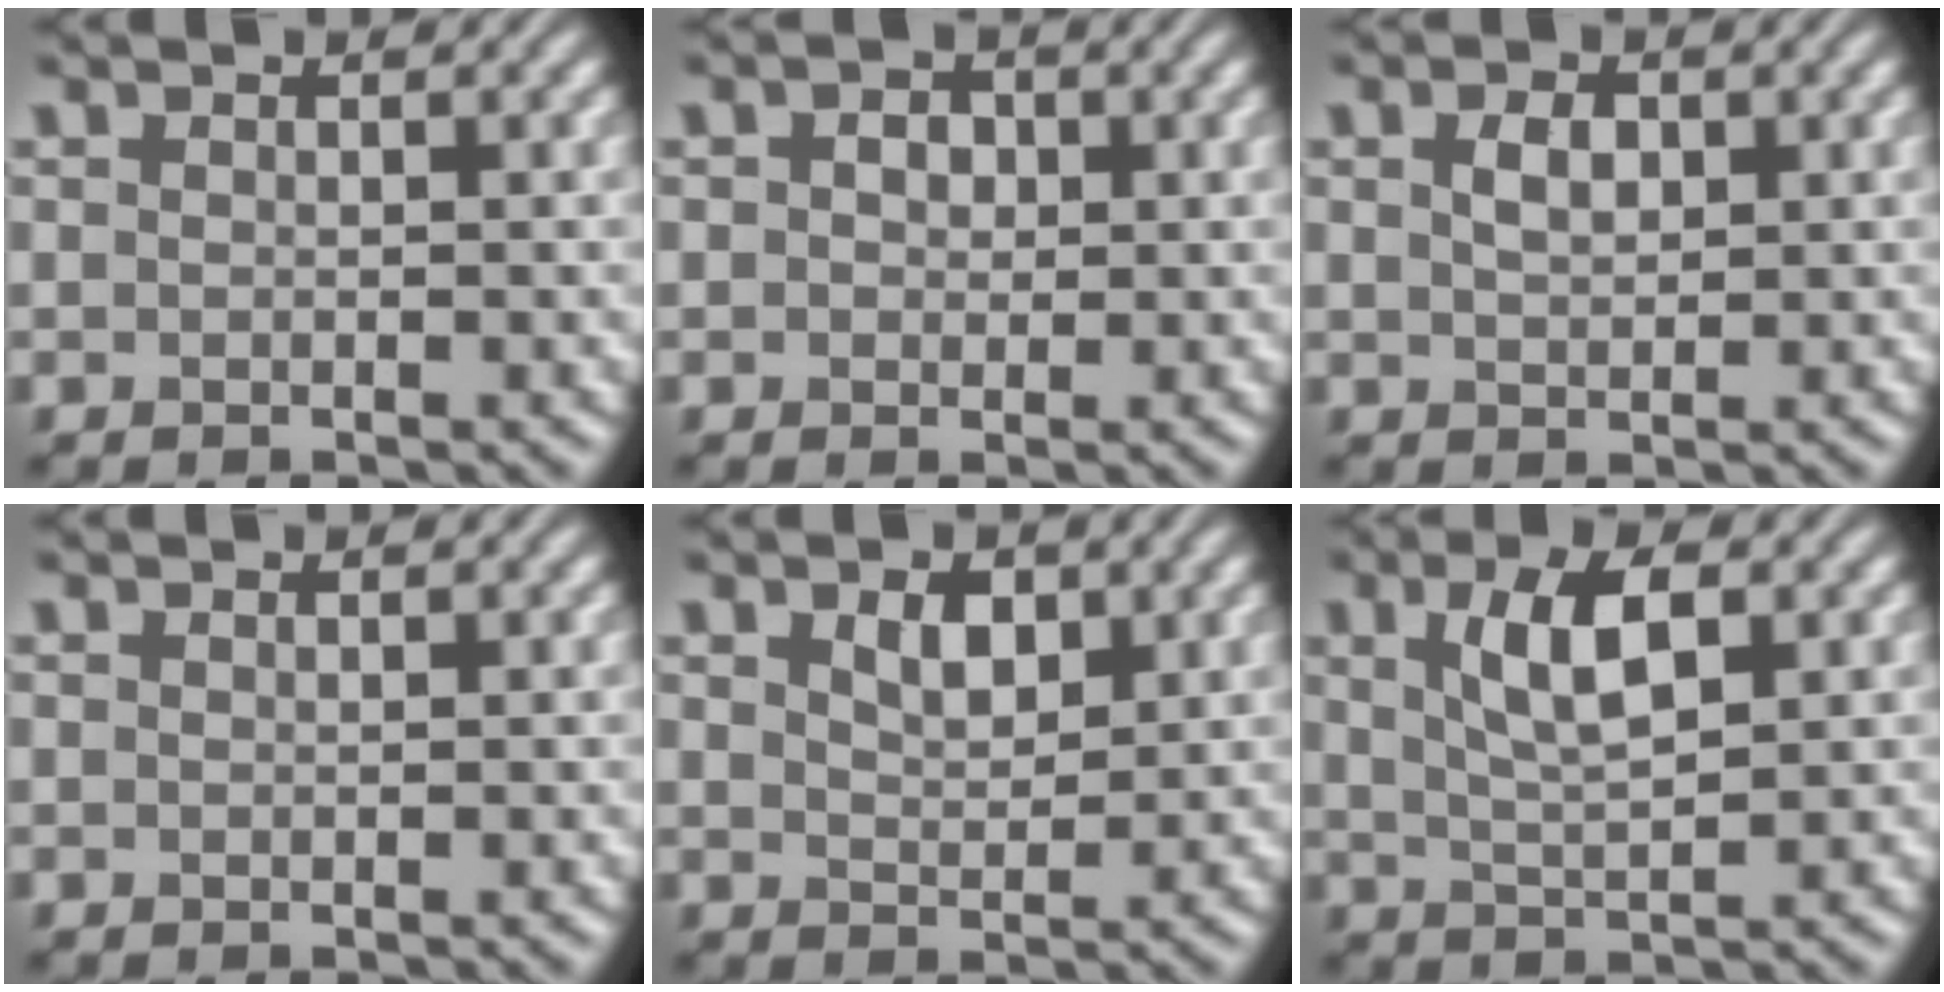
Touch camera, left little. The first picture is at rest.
{"total": 2.0, "force": [0.5, 1.5, 1.2], "torque": [-0.014, 0.007, -0.003]}
{"total": 2.0, "force": [0.6, 1.2, 1.5], "torque": [-0.030, 0.002, 0.012]}
{"total": 0.0}
{"total": 2.4, "force": [1.1, 1.3, 1.6], "torque": [-0.031, 0.001, 0.022]}
{"total": 4.9, "force": [1.6, 1.8, 4.2], "torque": [-0.085, 0.005, 0.029]}